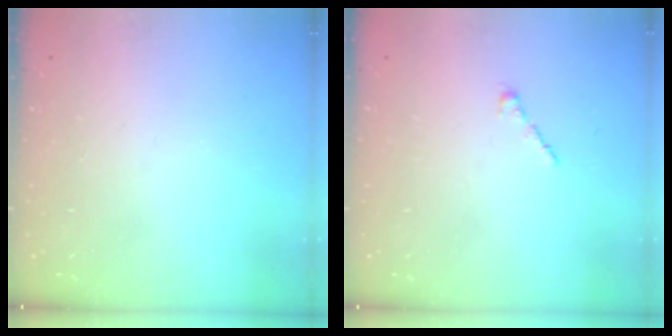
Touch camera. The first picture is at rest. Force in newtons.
{"total": 1.7, "press": 1.7, "slide": 0.5}